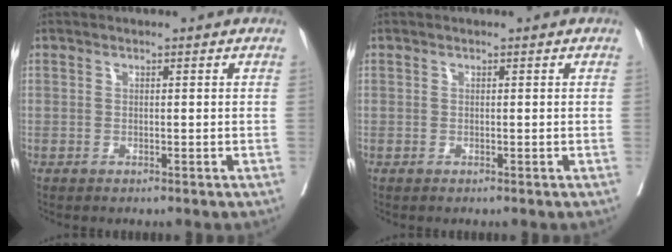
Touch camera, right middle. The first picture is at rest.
{"total": 0.0}